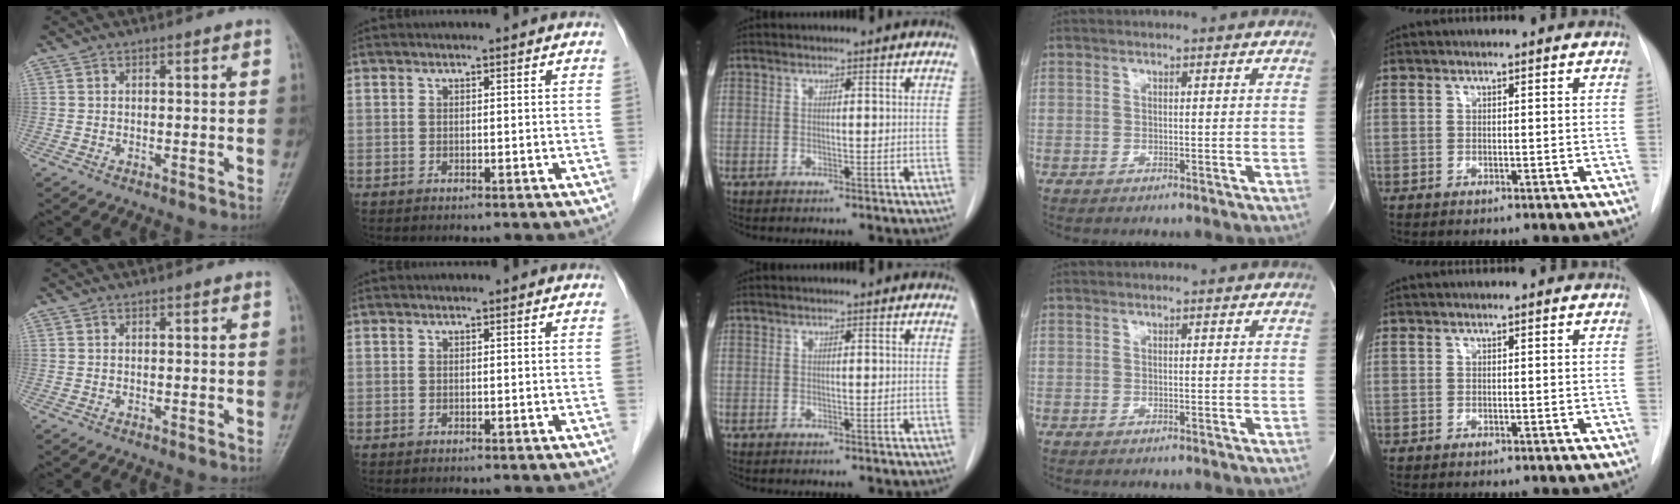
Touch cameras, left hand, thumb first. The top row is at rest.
{}